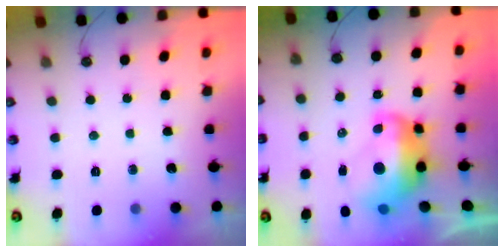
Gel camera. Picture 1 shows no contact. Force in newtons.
{"total": 5.9, "press": 5.8, "slide": 1.2}